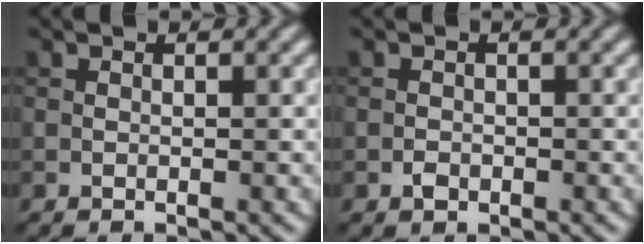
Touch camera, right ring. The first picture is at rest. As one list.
[{"total": 0.9, "force": [-0.5, 0.6, 0.4], "torque": [-0.005, -0.003, -0.010]}]